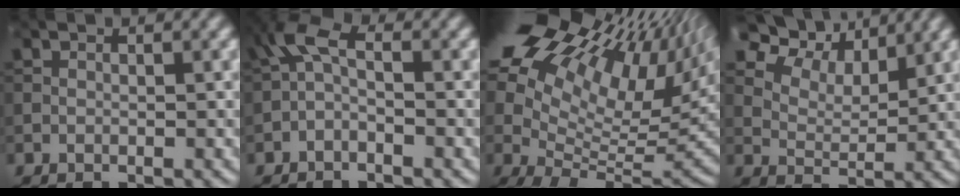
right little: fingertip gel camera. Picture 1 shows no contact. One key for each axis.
{"total": 3.1, "fx": -1.0, "fy": 1.4, "fz": 2.5, "tx": -0.058, "ty": 0.009, "tz": -0.035}
{"total": 19.5, "fx": 9.4, "fy": 8.8, "fz": 14.7, "tx": -0.257, "ty": 0.038, "tz": 0.170}
{"total": 10.3, "fx": 7.1, "fy": 5.2, "fz": 5.4, "tx": -0.106, "ty": 0.010, "tz": 0.117}